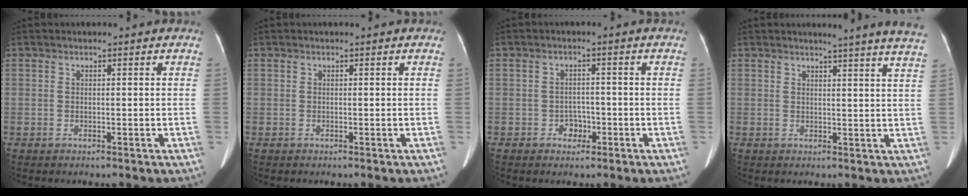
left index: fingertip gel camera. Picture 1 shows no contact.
{"total": 0.0}
{"total": 2.3, "force": [-1.3, 1.7, 0.9], "torque": [-0.011, 0.004, -0.019]}
{"total": 11.7, "force": [10.7, -1.2, 4.6], "torque": [-0.054, -0.056, 0.102]}